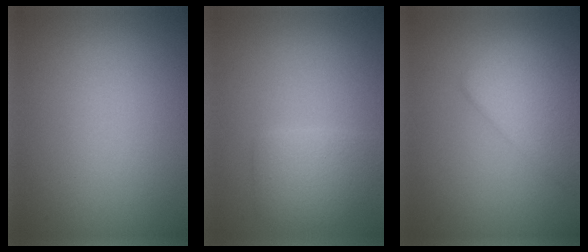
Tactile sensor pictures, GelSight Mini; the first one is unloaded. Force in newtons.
{"total": 3.1, "press": 3.1, "slide": 0.1}
{"total": 5.0, "press": 5.0, "slide": 0.4}